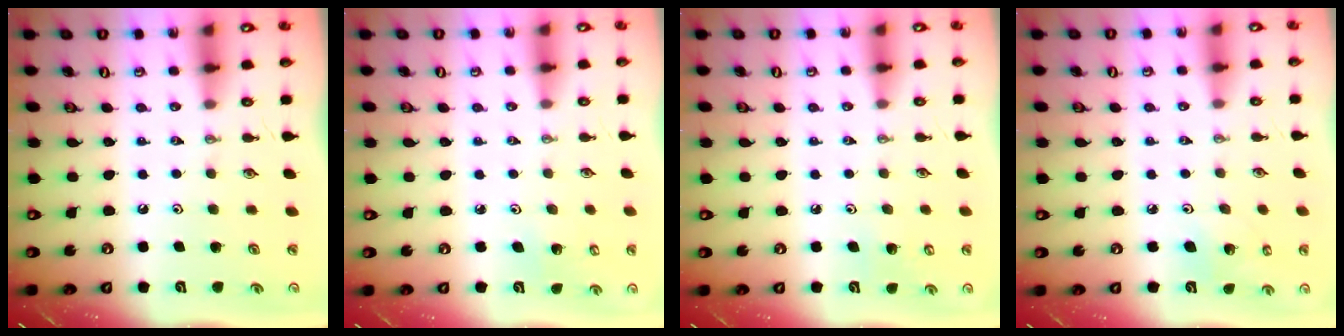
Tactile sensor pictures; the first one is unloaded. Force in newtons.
{"total": 2.9, "press": 2.9, "slide": 0.2}
{"total": 4.2, "press": 4.1, "slide": 0.9}
{"total": 3.8, "press": 3.8, "slide": 0.3}